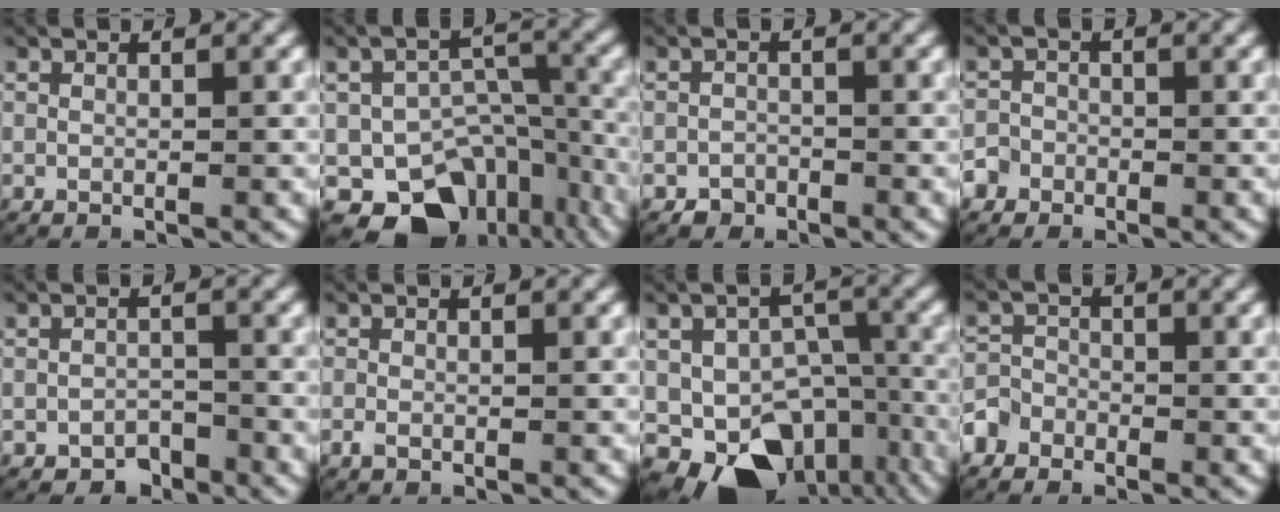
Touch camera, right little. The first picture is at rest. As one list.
[{"total": 11.5, "force": [-7.1, 7.9, 4.4], "torque": [-0.052, -0.034, -0.115]}, {"total": 1.7, "force": [-1.1, 1.2, -0.2], "torque": [0.004, -0.005, -0.021]}, {"total": 2.3, "force": [-1.2, 2.0, 0.2], "torque": [-0.009, -0.004, -0.026]}, {"total": 2.5, "force": [-2.2, 1.1, -0.1], "torque": [0.017, -0.004, -0.042]}, {"total": 0.8, "force": [-0.5, 0.3, 0.5], "torque": [-0.010, -0.002, -0.010]}, {"total": 10.4, "force": [-5.5, 7.4, 4.8], "torque": [-0.069, -0.039, -0.079]}, {"total": 2.9, "force": [-1.6, 2.3, 0.6], "torque": [-0.016, -0.004, -0.034]}]